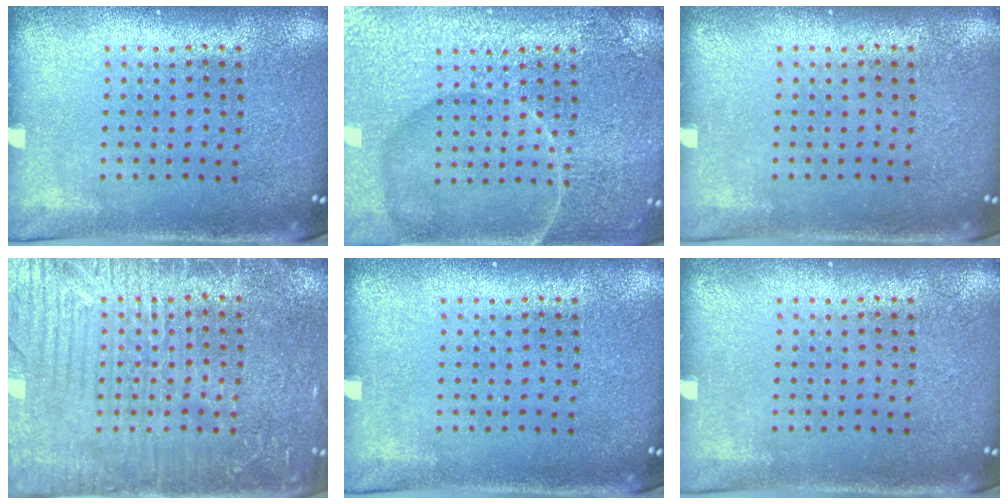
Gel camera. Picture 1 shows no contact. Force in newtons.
{"total": 7.0, "press": 6.9, "slide": 1.0}
{"total": 0.0}
{"total": 3.9, "press": 3.8, "slide": 0.7}
{"total": 0.0}
{"total": 0.0}